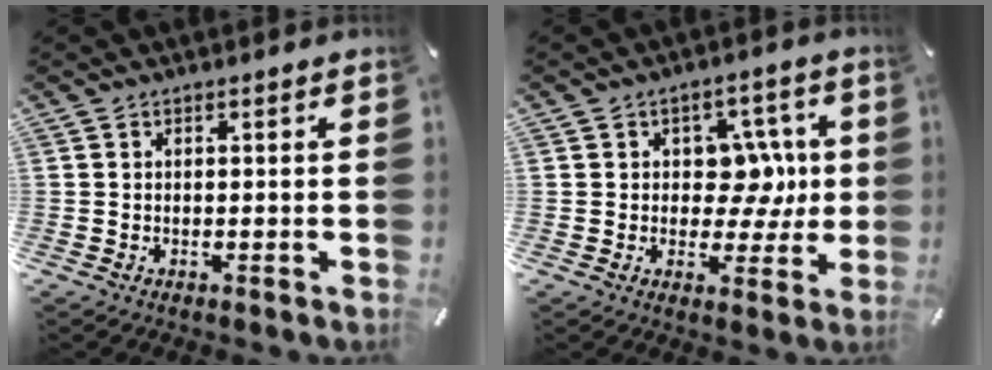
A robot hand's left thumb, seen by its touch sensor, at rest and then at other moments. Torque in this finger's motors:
{"motor_torque": [0.68, 1.01, 0.44, -0.46, 0.09]}